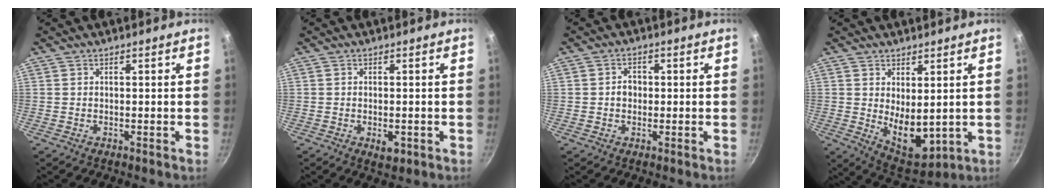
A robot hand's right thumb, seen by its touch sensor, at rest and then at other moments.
{"total": 3.0, "force": [-1.0, 1.6, 2.4], "torque": [-0.034, -0.003, -0.012]}
{"total": 2.8, "force": [0.0, 2.3, 1.5], "torque": [-0.009, 0.008, -0.002]}
{"total": 9.6, "force": [1.1, 5.3, 8.0], "torque": [-0.100, -0.031, 0.040]}